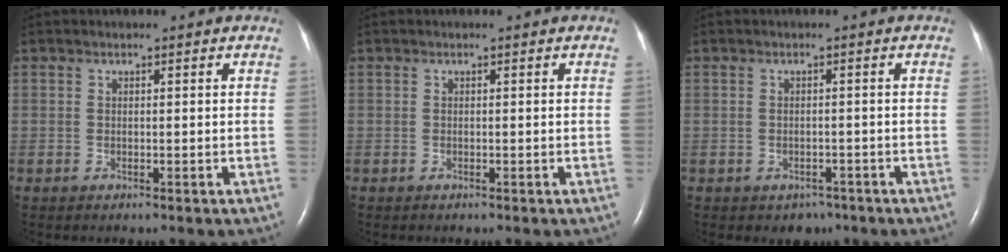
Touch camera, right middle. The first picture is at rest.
{"total": 0.0}
{"total": 2.5, "force": [-1.7, 1.8, 0.6], "torque": [-0.007, 0.007, -0.015]}